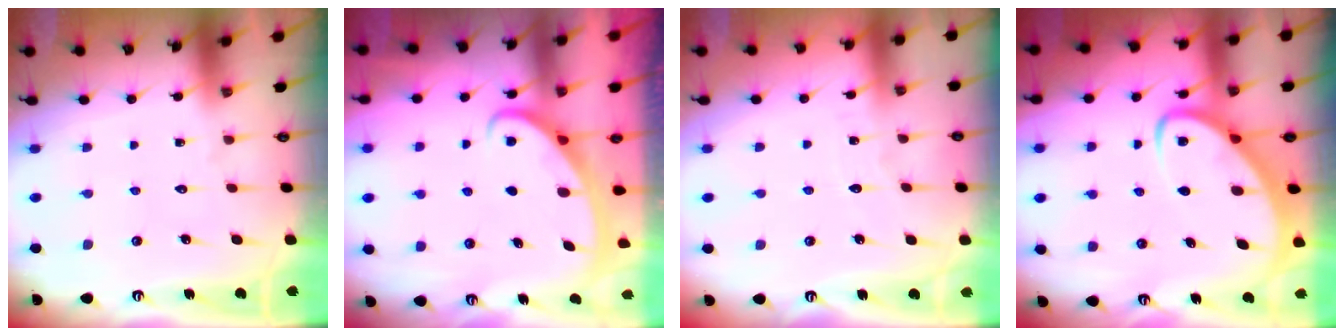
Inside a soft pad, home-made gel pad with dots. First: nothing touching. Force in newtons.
{"total": 2.8, "press": 2.8, "slide": 0.4}
{"total": 2.9, "press": 2.9, "slide": 0.3}
{"total": 4.5, "press": 4.5, "slide": 0.5}